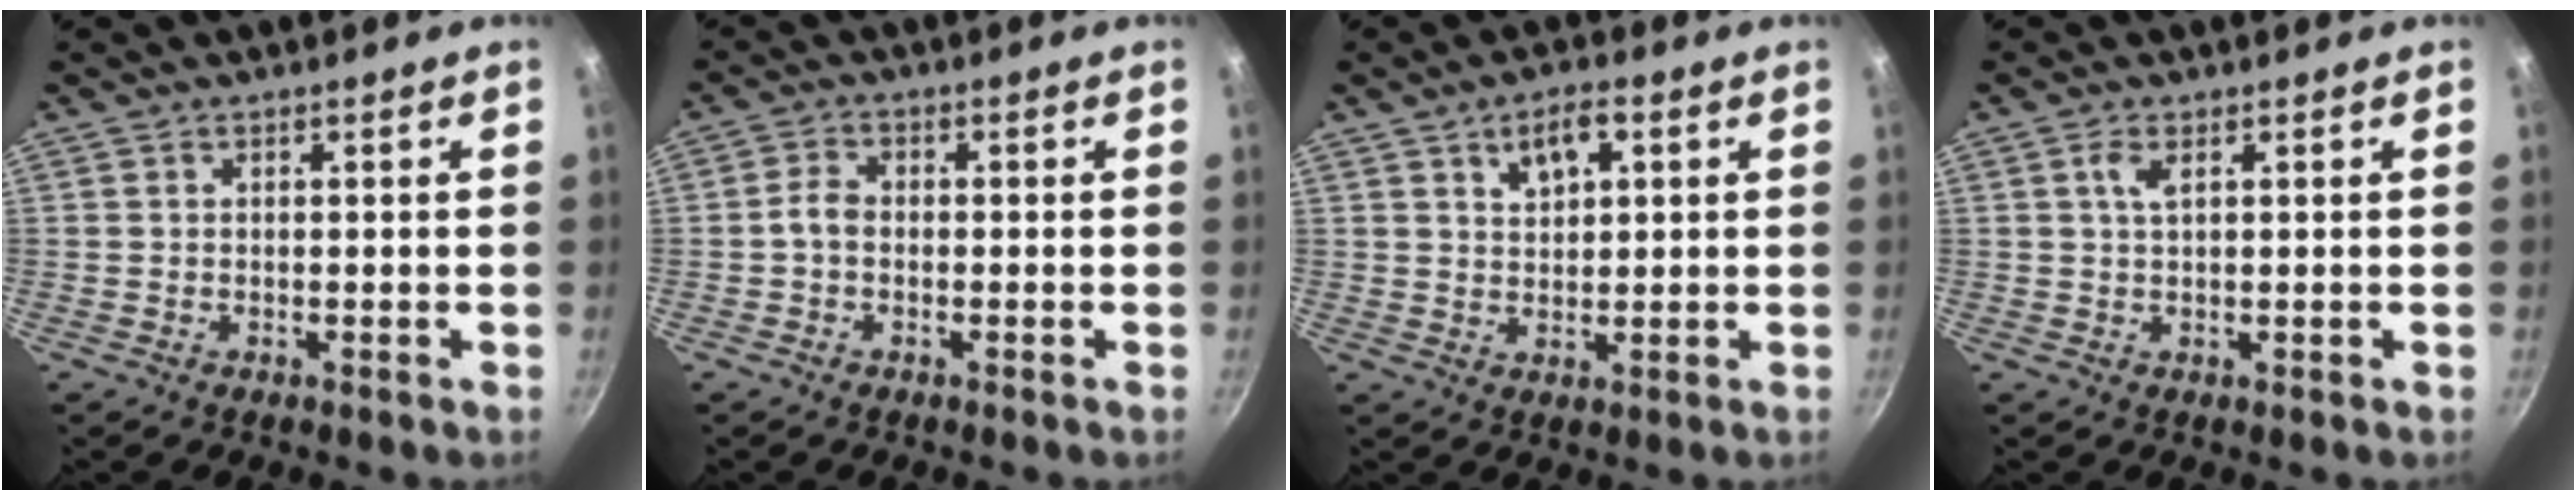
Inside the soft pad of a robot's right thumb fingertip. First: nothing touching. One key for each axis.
{"total": 2.7, "fx": -0.7, "fy": 1.8, "fz": 1.8, "tx": -0.036, "ty": 0.017, "tz": -0.019}
{"total": 6.0, "fx": 2.5, "fy": 3.2, "fz": 4.4, "tx": -0.056, "ty": 0.000, "tz": 0.045}
{"total": 2.2, "fx": 0.9, "fy": 0.8, "fz": 1.8, "tx": -0.037, "ty": -0.001, "tz": 0.019}